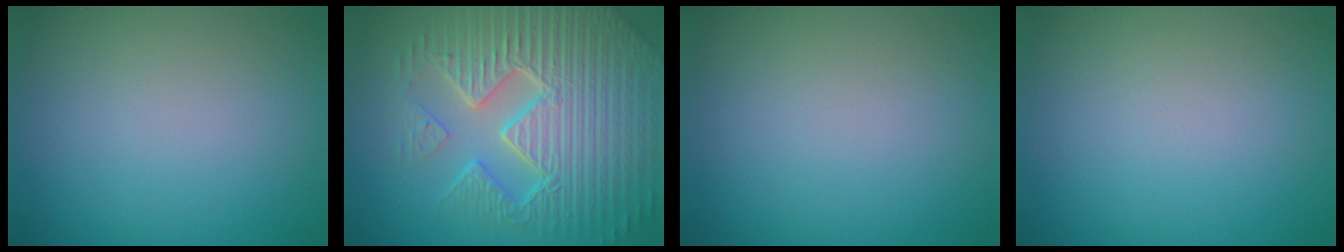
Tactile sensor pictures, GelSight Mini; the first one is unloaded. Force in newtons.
{"total": 10.5, "press": 7.0, "slide": 7.8}
{"total": 0.0}
{"total": 0.0}